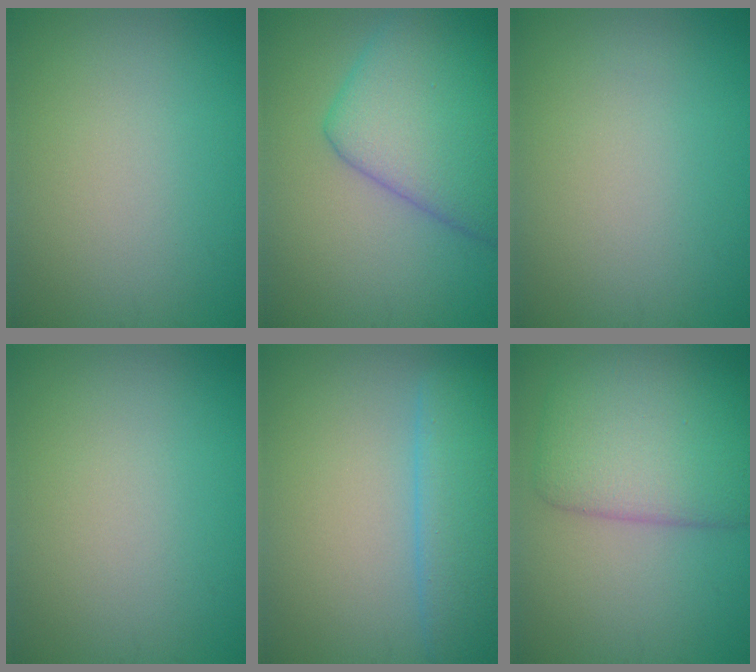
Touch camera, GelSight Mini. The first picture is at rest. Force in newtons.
{"total": 8.9, "press": 8.9, "slide": 0.3}
{"total": 0.0}
{"total": 0.0}
{"total": 5.5, "press": 5.5, "slide": 0.2}
{"total": 7.7, "press": 7.7, "slide": 0.2}